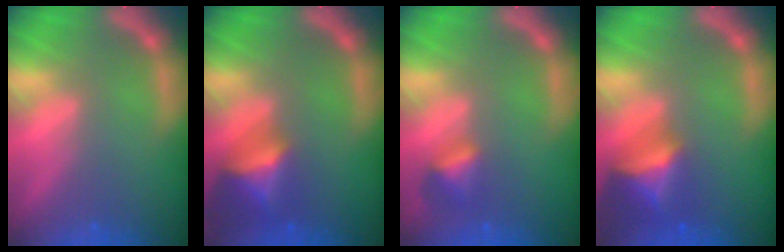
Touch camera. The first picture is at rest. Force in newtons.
{"total": 5.5}
{"total": 2.4}
{"total": 6.0}